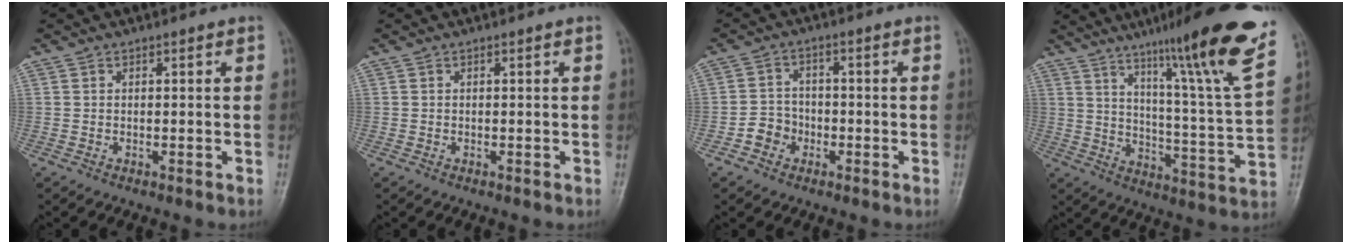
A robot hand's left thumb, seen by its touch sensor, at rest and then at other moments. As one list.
[{"total": 0.0}, {"total": 4.4, "force": [-2.0, 3.8, 1.0], "torque": [0.007, 0.020, -0.041]}, {"total": 22.0, "force": [14.2, 0.7, 16.8], "torque": [-0.225, -0.060, 0.208]}]